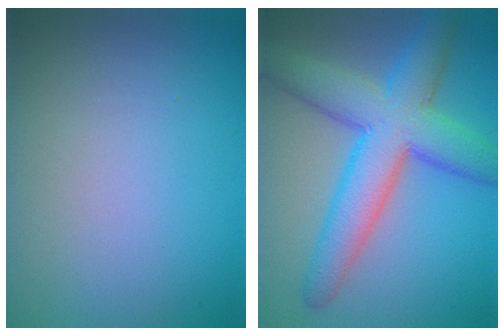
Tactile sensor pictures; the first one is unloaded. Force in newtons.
{"total": 8.4, "press": 8.4, "slide": 0.2}